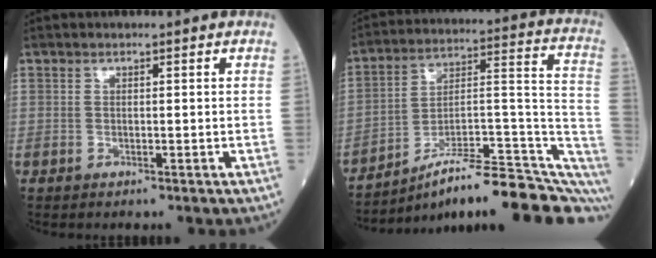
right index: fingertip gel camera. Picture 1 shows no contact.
{"total": 23.8, "force": [-18.8, 3.7, 14.2], "torque": [-0.127, 0.036, -0.276]}